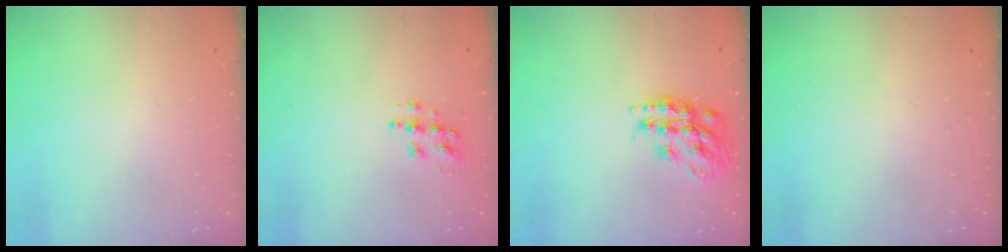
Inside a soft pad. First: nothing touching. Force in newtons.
{"total": 8.5, "press": 8.5, "slide": 0.5}
{"total": 17.1, "press": 17.1, "slide": 1.0}
{"total": 0.0}